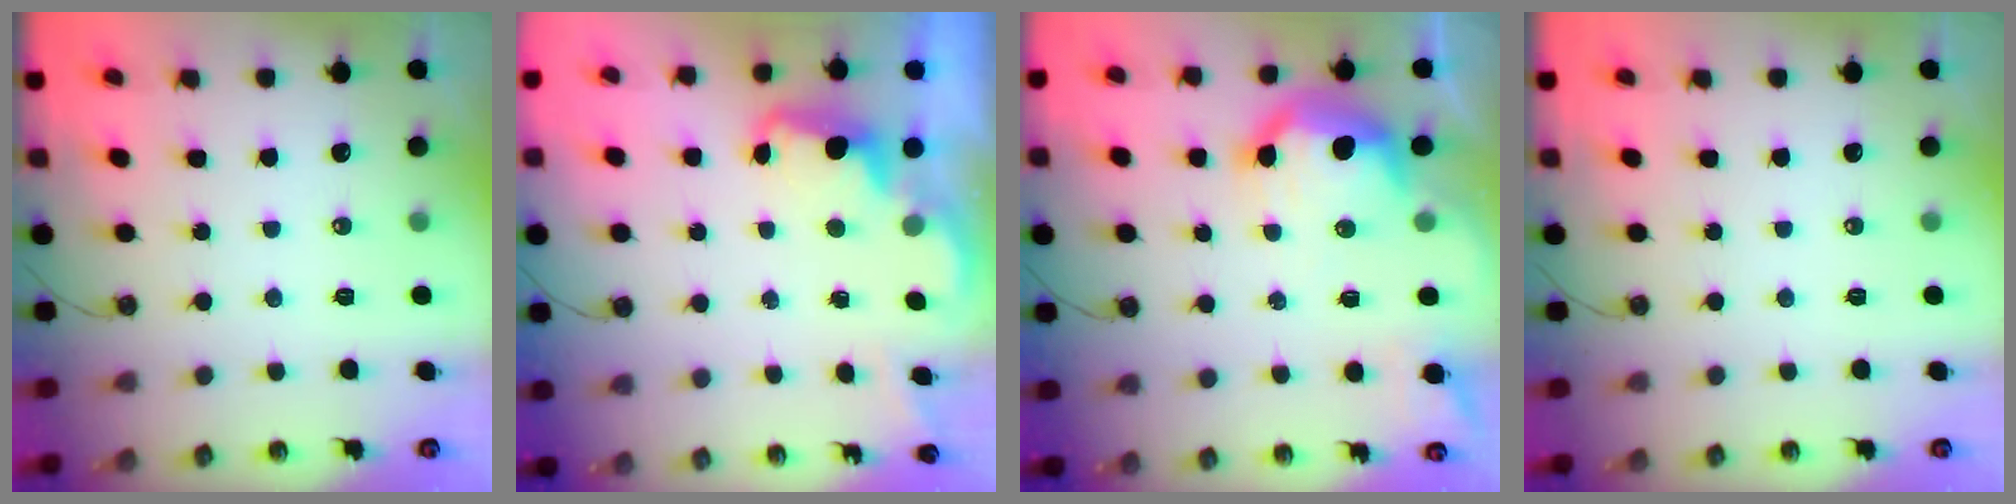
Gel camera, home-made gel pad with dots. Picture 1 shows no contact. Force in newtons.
{"total": 2.4, "press": 2.3, "slide": 0.7}
{"total": 15.5, "press": 15.5, "slide": 1.2}
{"total": 0.0}